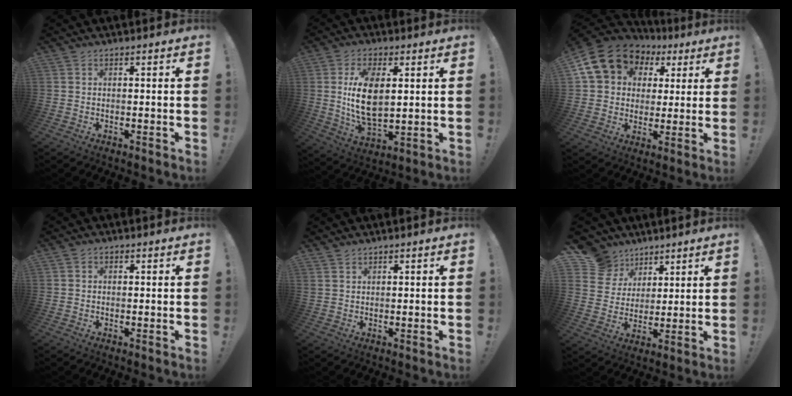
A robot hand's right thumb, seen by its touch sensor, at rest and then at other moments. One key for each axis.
{"total": 13.9, "fx": 2.4, "fy": 7.4, "fz": 11.5, "tx": -0.213, "ty": -0.014, "tz": 0.039}
{"total": 15.5, "fx": 6.4, "fy": 12.2, "fz": 7.0, "tx": -0.113, "ty": -0.023, "tz": 0.134}
{"total": 0.9, "fx": -0.2, "fy": 0.8, "fz": 0.3, "tx": 0.000, "ty": 0.001, "tz": -0.005}
{"total": 1.4, "fx": 1.1, "fy": 0.7, "fz": 0.5, "tx": -0.002, "ty": -0.005, "tz": 0.021}
{"total": 11.5, "fx": 6.9, "fy": 8.9, "fz": 2.5, "tx": -0.040, "ty": -0.044, "tz": 0.139}